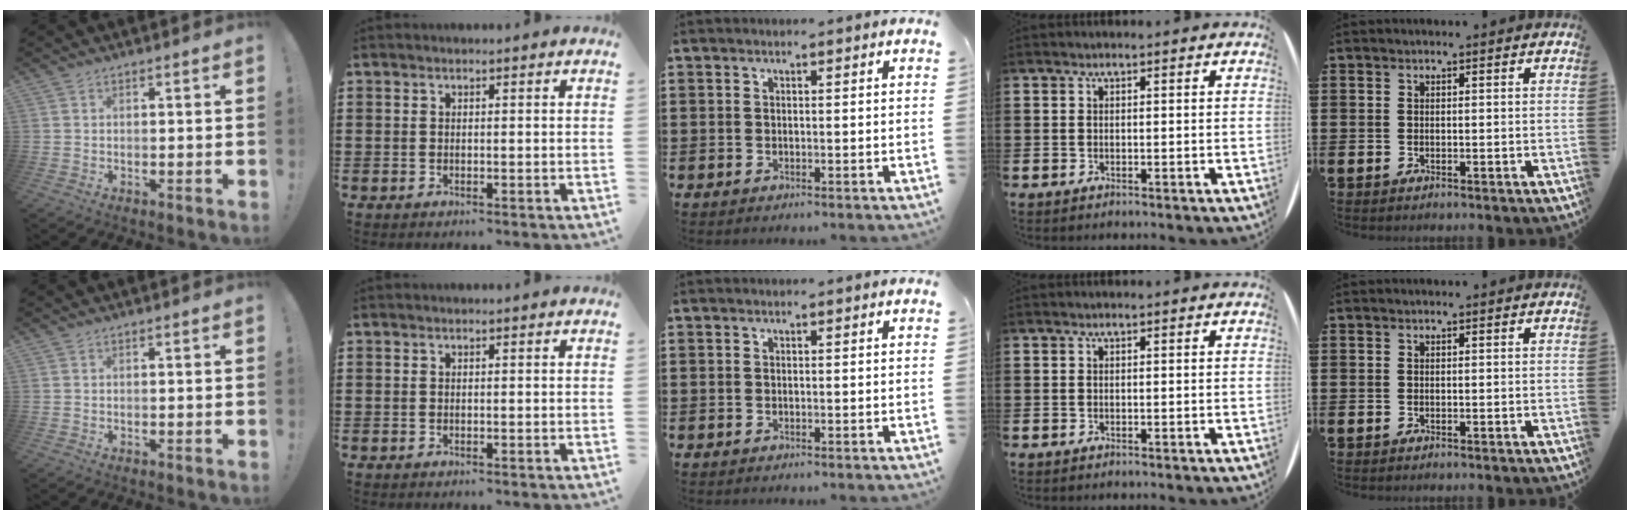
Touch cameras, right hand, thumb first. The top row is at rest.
{}